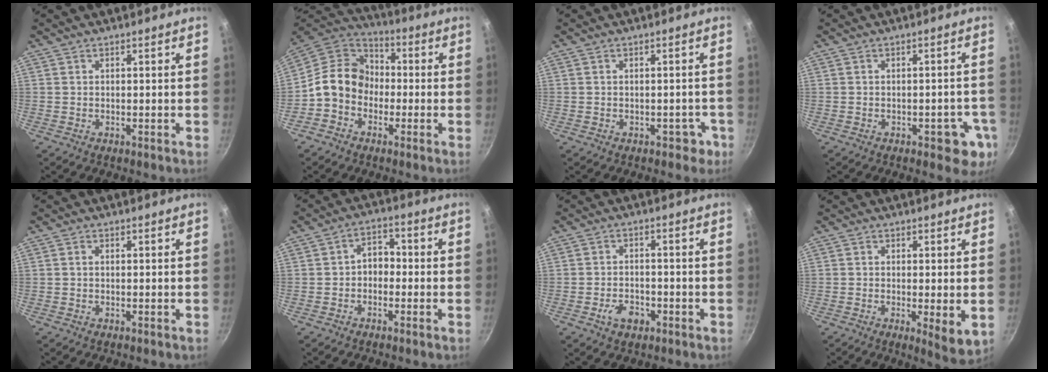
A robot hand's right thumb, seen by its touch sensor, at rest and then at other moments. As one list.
[{"total": 12.5, "force": [-2.0, 10.5, 6.4], "torque": [-0.073, 0.042, -0.061]}, {"total": 2.8, "force": [-1.3, 2.1, 1.4], "torque": [0.006, 0.026, 0.000]}, {"total": 7.1, "force": [-2.5, 3.6, 5.5], "torque": [-0.031, 0.013, -0.027]}, {"total": 0.7, "force": [0.1, 0.4, 0.5], "torque": [-0.008, 0.003, 0.001]}, {"total": 4.4, "force": [-0.8, 3.3, 2.8], "torque": [-0.014, 0.020, -0.024]}, {"total": 4.7, "force": [-2.2, 3.1, 2.8], "torque": [-0.037, 0.016, -0.035]}, {"total": 5.5, "force": [-0.5, 1.4, 5.3], "torque": [-0.076, -0.019, -0.006]}]